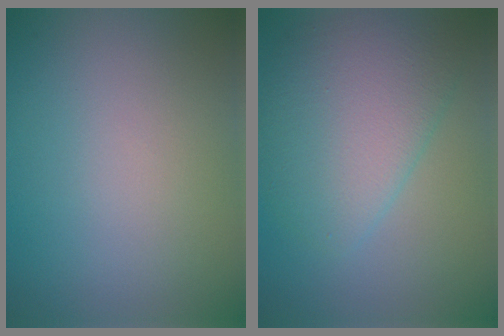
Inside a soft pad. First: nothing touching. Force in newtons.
{"total": 6.1, "press": 6.1, "slide": 0.1}